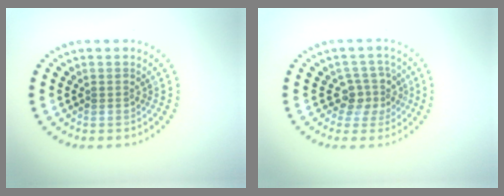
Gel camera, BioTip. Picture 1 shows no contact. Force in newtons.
{"total": 2.8, "press": 2.2, "slide": 1.7}